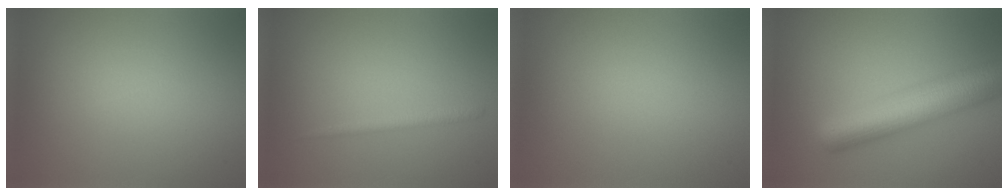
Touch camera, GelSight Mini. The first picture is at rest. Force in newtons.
{"total": 1.0, "press": 1.0, "slide": 0.1}
{"total": 0.0}
{"total": 8.1, "press": 8.1, "slide": 0.2}